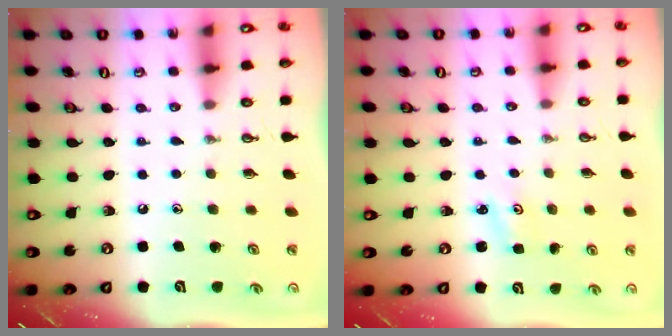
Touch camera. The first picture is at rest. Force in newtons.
{"total": 2.1, "press": 2.1, "slide": 0.3}